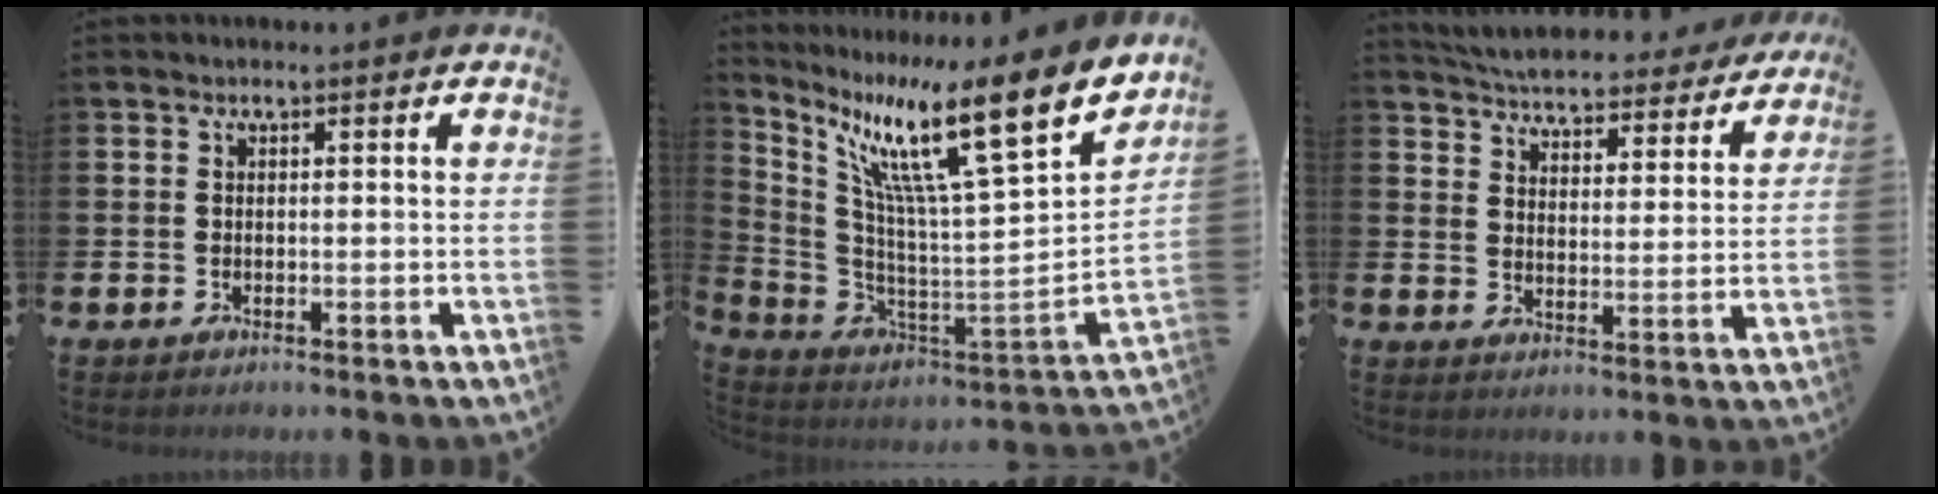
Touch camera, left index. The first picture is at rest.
{"total": 13.4, "force": [8.8, 1.7, 10.0], "torque": [-0.197, -0.077, 0.132]}
{"total": 5.2, "force": [5.1, 0.8, 0.8], "torque": [-0.032, -0.042, 0.083]}